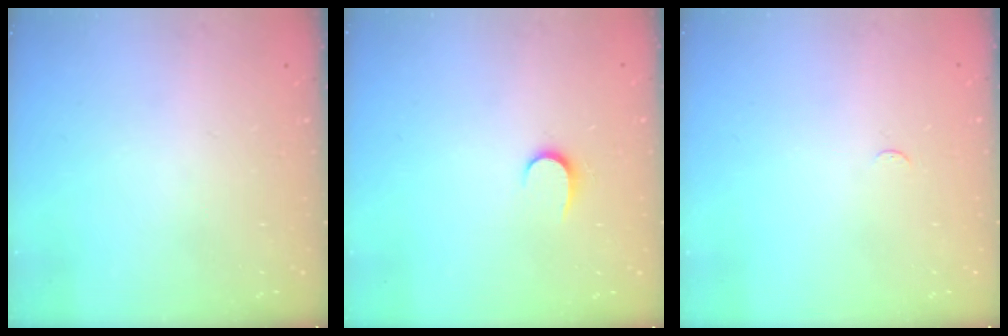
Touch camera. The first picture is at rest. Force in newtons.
{"total": 5.2, "press": 5.2, "slide": 0.5}
{"total": 2.9, "press": 2.8, "slide": 0.4}